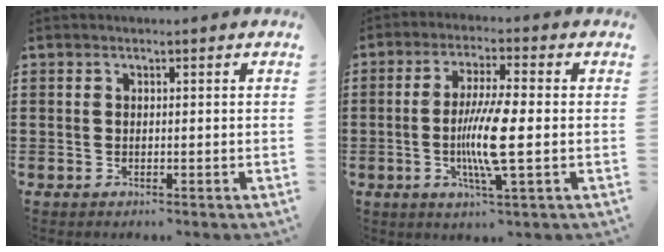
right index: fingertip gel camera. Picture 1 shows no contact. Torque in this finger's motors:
{"motor_torque": [2.14, 0.00, 0.37, 0.21]}